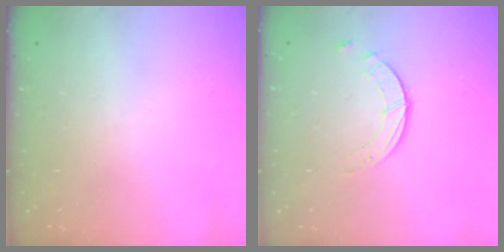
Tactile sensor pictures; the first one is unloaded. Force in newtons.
{"total": 2.5, "press": 2.5, "slide": 0.3}